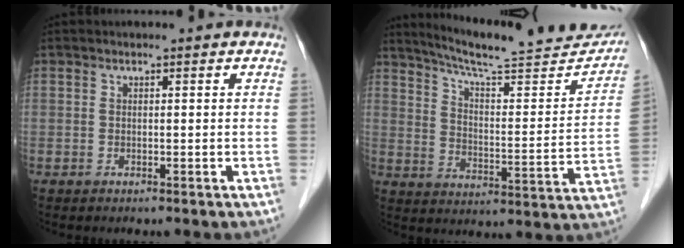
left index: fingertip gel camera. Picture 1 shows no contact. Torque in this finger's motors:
{"motor_torque": [0.07, -0.20, 0.13, 0.05]}